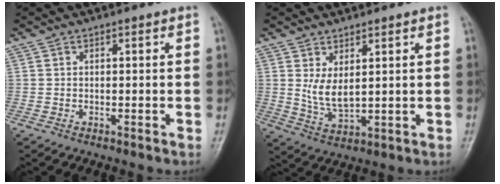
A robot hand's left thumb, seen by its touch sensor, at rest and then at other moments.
{"total": 5.5, "force": [1.9, 2.4, 4.5], "torque": [-0.081, -0.022, 0.047]}